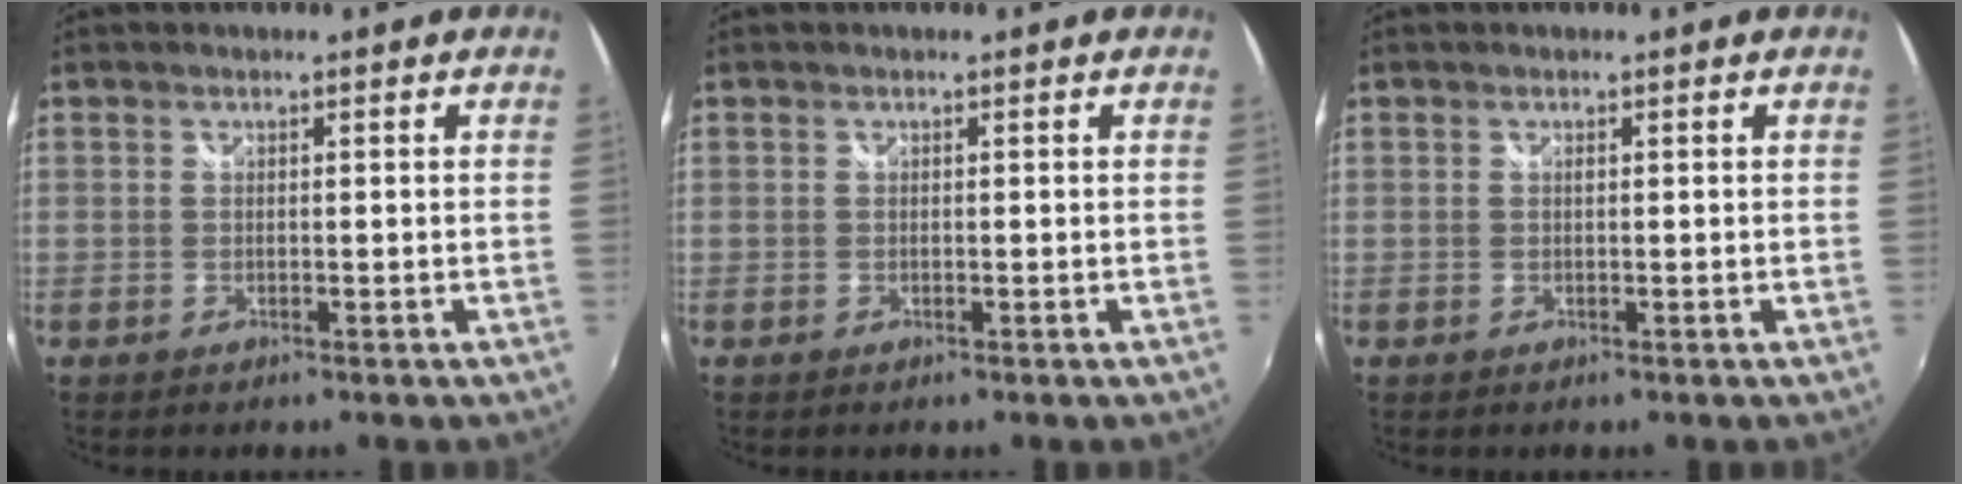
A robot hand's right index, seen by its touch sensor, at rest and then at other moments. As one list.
[{"total": 0.0}, {"total": 0.0}]